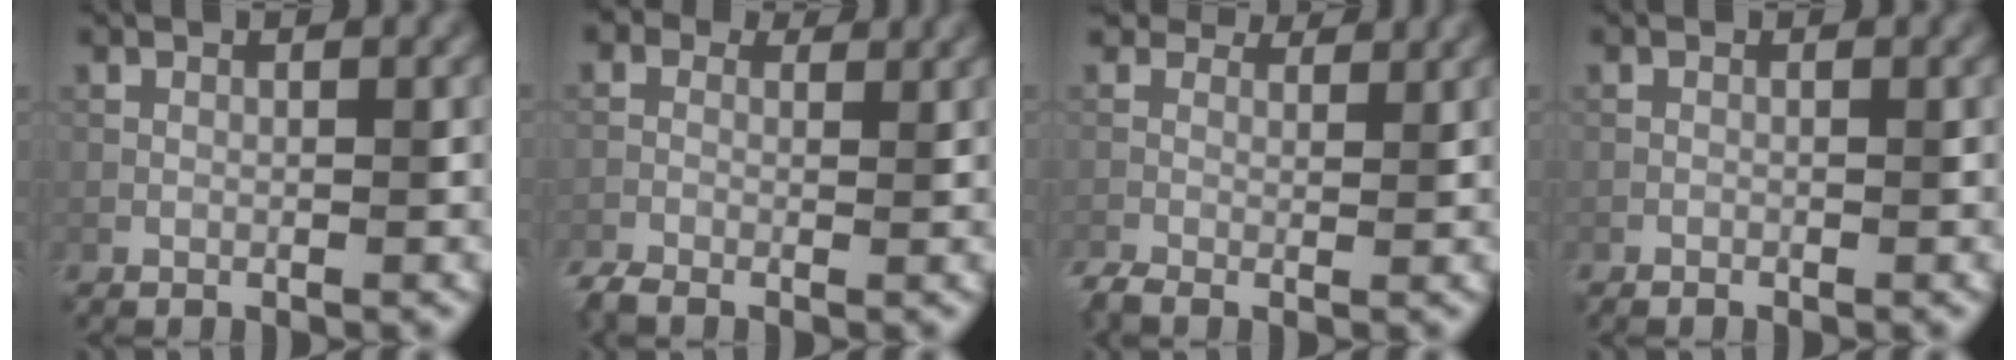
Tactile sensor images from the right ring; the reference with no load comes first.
{"total": 3.3, "force": [-0.9, 2.4, 2.1], "torque": [-0.043, -0.001, -0.018]}
{"total": 4.1, "force": [2.1, 2.4, 2.5], "torque": [-0.055, -0.001, 0.023]}
{"total": 0.5, "force": [-0.5, 0.0, 0.0], "torque": [-0.004, -0.002, -0.008]}